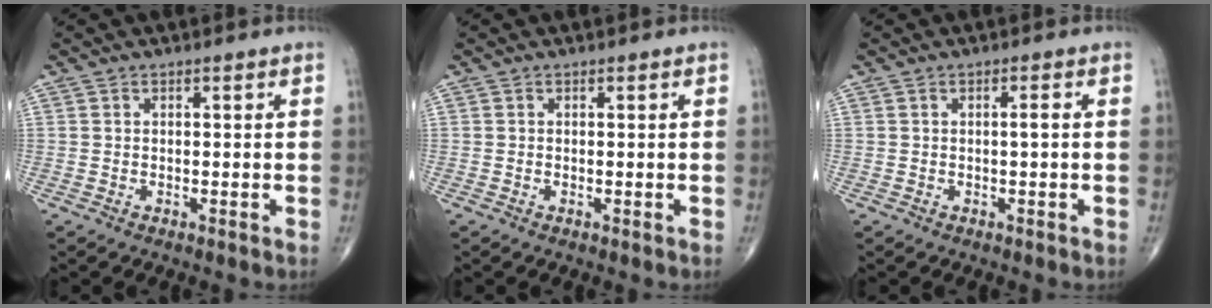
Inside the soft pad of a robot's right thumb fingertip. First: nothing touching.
{"total": 0.0}
{"total": 1.0, "force": [-0.1, 0.1, 0.9], "torque": [-0.017, 0.000, -0.003]}